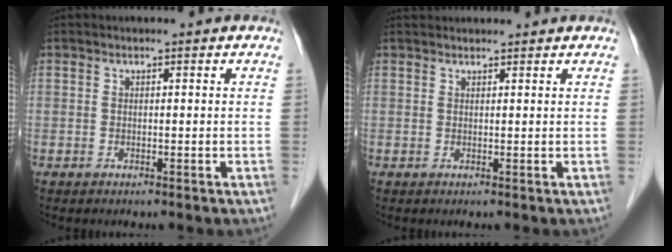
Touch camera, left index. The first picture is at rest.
{"total": 3.7, "force": [3.6, 0.5, 0.7], "torque": [-0.008, 0.034, 0.050]}